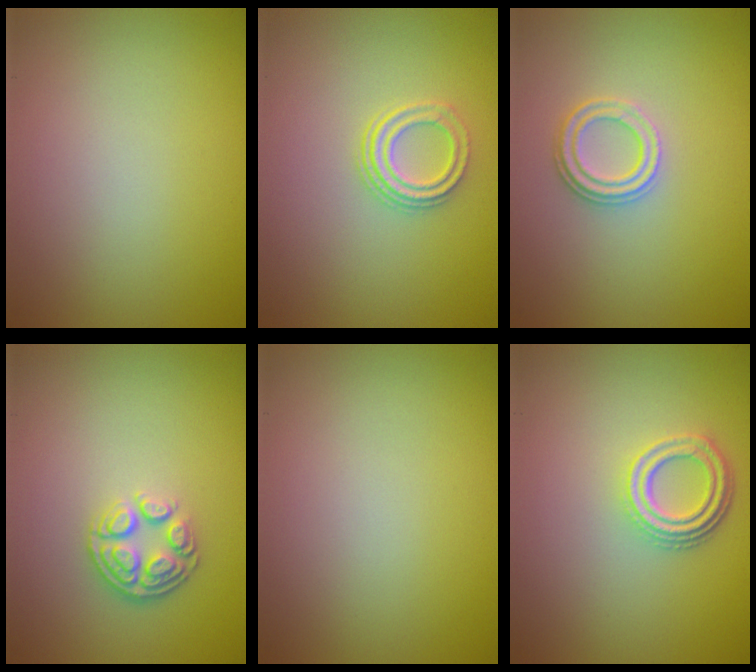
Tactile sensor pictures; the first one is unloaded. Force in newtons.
{"total": 2.8, "press": 2.2, "slide": 1.8}
{"total": 2.4, "press": 2.0, "slide": 1.2}
{"total": 3.7, "press": 2.7, "slide": 2.6}
{"total": 0.0}
{"total": 3.7, "press": 2.9, "slide": 2.3}